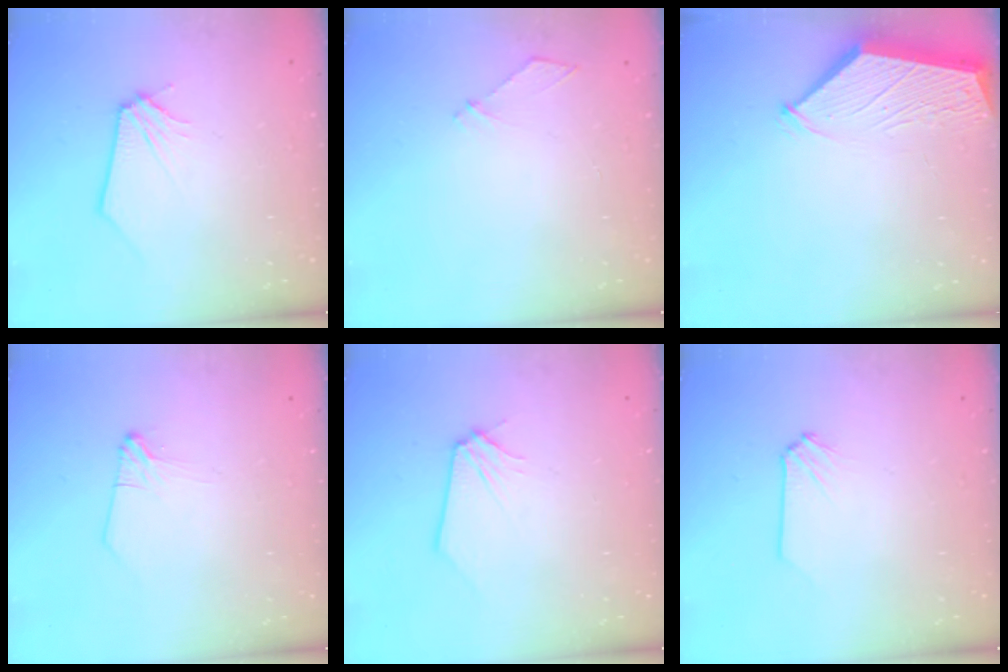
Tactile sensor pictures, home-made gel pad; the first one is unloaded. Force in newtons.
{"total": 4.2, "press": 4.1, "slide": 0.6}
{"total": 2.9, "press": 2.9, "slide": 0.4}
{"total": 2.0, "press": 2.0, "slide": 0.4}
{"total": 0.0}
{"total": 0.0}